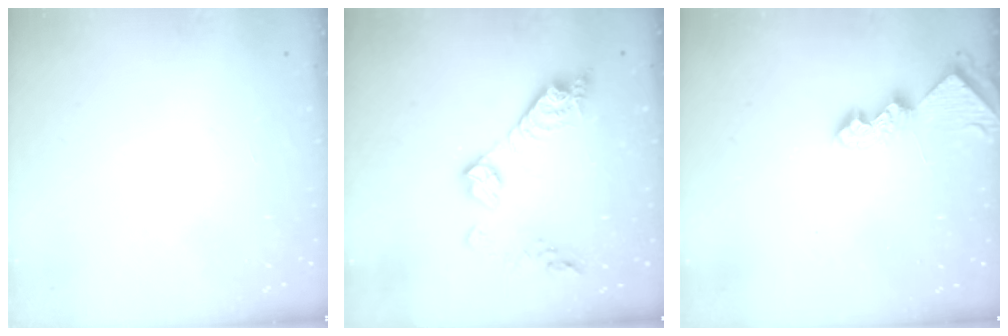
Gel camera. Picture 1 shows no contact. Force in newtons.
{"total": 11.2, "press": 11.2, "slide": 0.4}
{"total": 6.3, "press": 6.3, "slide": 0.5}